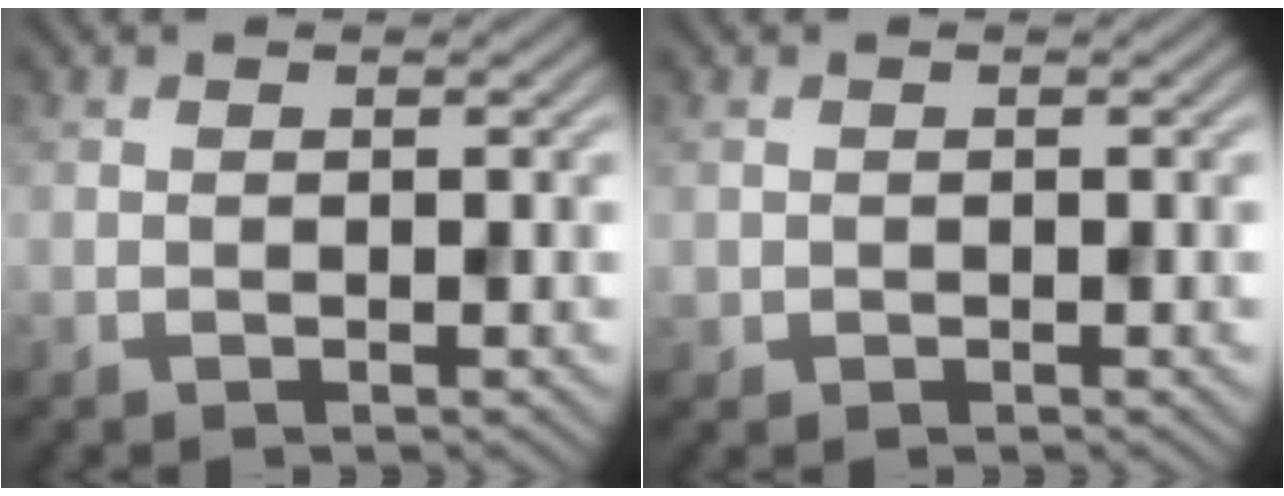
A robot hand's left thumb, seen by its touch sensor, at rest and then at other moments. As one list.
[{"total": 0.7, "force": [0.1, 0.7, 0.0], "torque": [0.002, -0.005, 0.001]}]